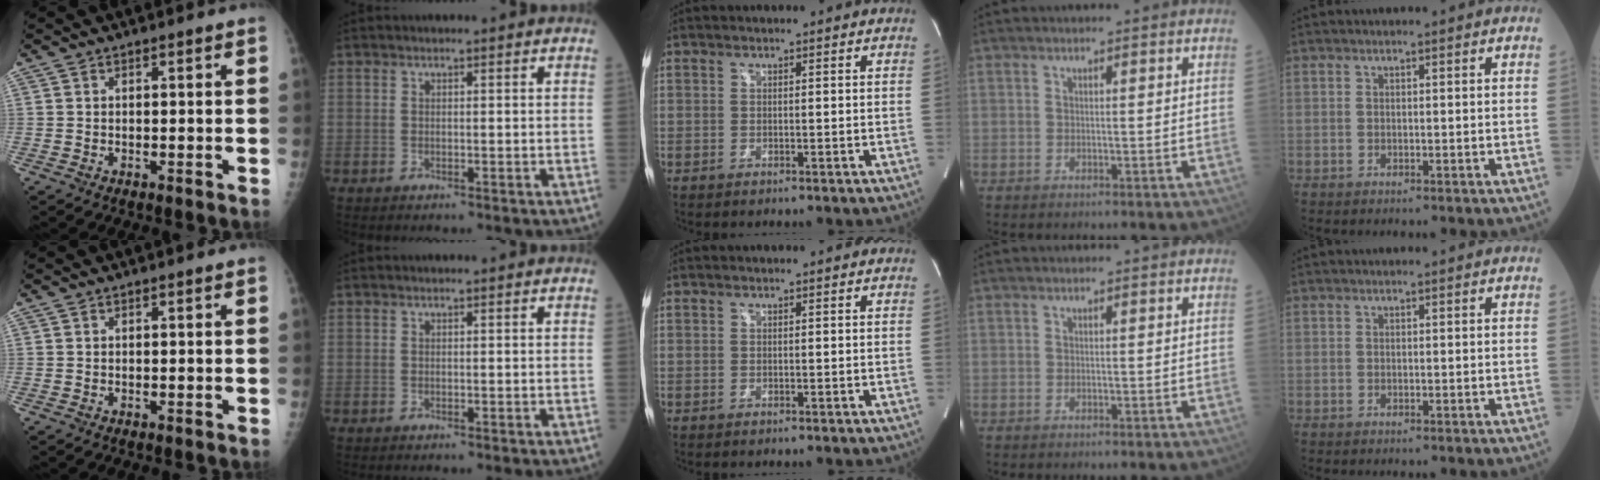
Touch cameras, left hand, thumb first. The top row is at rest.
{}